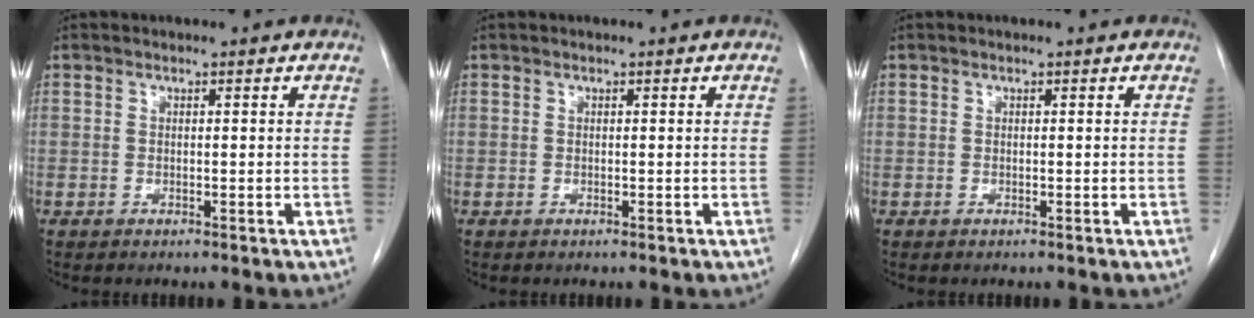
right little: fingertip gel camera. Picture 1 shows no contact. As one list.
[{"total": 0.0}, {"total": 0.0}]